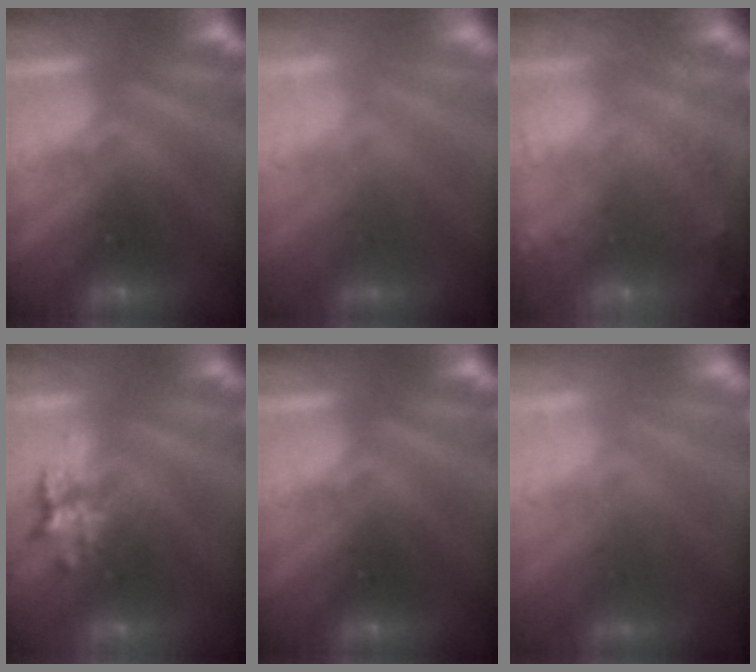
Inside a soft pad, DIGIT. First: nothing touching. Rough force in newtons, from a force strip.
{"total": 2.3}
{"total": 8.1}
{"total": 2.3}
{"total": 0.0}
{"total": 2.3}